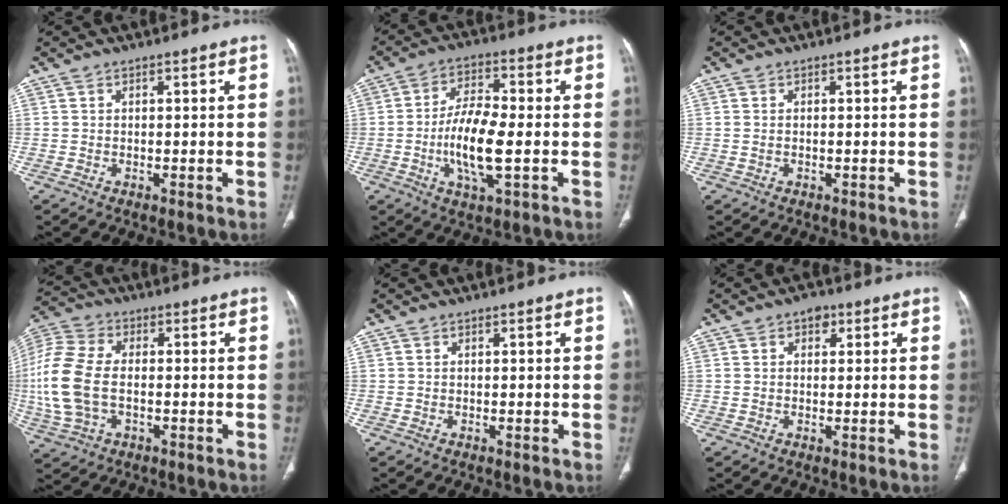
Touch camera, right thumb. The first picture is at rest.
{"total": 11.1, "force": [-2.0, 3.7, 10.3], "torque": [-0.204, 0.005, -0.040]}
{"total": 0.7, "force": [-0.1, 0.5, 0.5], "torque": [-0.019, 0.003, 0.001]}
{"total": 14.8, "force": [-1.3, 9.0, 11.7], "torque": [-0.278, 0.013, -0.021]}
{"total": 0.0}
{"total": 2.8, "force": [1.2, 2.0, 1.5], "torque": [-0.010, 0.000, 0.015]}